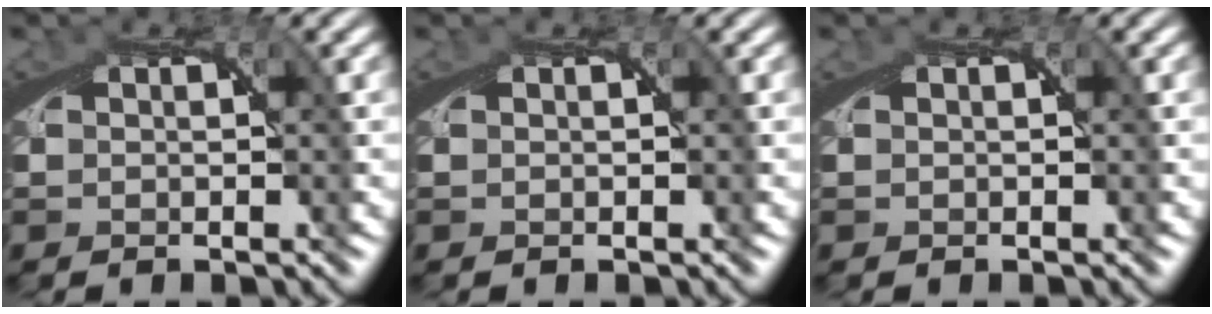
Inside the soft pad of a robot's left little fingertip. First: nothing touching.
{"total": 0.0}
{"total": 0.0}